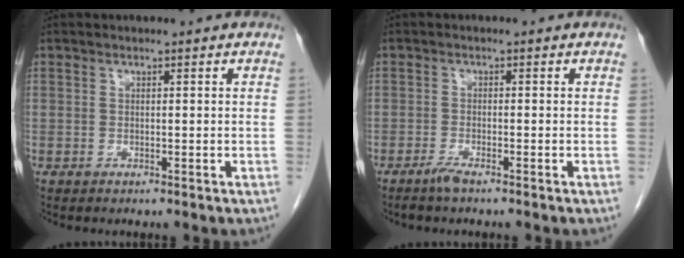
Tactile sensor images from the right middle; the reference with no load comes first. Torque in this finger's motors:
{"motor_torque": [0.02, 0.09, 0.01, 0.00]}